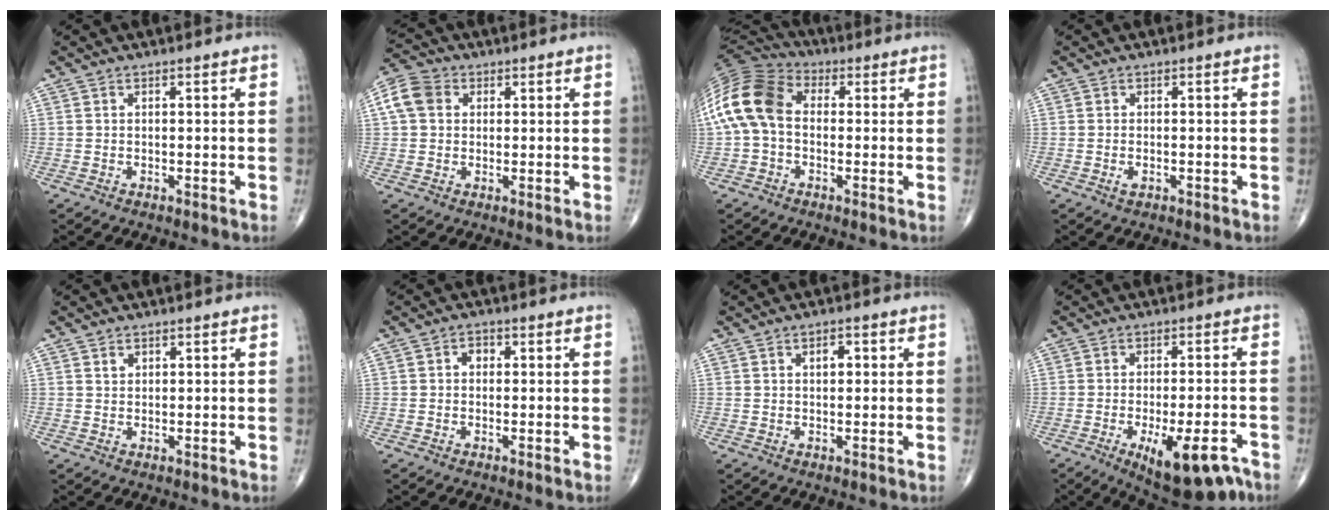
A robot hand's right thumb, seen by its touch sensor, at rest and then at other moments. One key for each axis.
{"total": 6.5, "fx": 1.5, "fy": 5.2, "fz": 3.6, "tx": -0.067, "ty": 0.017, "tz": 0.021}
{"total": 14.4, "fx": 0.3, "fy": 10.0, "fz": 10.3, "tx": -0.211, "ty": 0.036, "tz": -0.006}
{"total": 1.1, "fx": -0.4, "fy": 0.6, "fz": 0.9, "tx": -0.017, "ty": 0.004, "tz": -0.006}
{"total": 1.4, "fx": 0.8, "fy": 1.0, "fz": 0.6, "tx": -0.001, "ty": -0.004, "tz": 0.014}
{"total": 2.0, "fx": 0.2, "fy": 1.6, "fz": 1.1, "tx": -0.007, "ty": 0.008, "tz": -0.001}
{"total": 2.2, "fx": 0.7, "fy": 1.2, "fz": 1.7, "tx": -0.021, "ty": 0.000, "tz": 0.009}
{"total": 12.8, "fx": -7.1, "fy": 4.7, "fz": 9.6, "tx": -0.117, "ty": 0.020, "tz": -0.094}